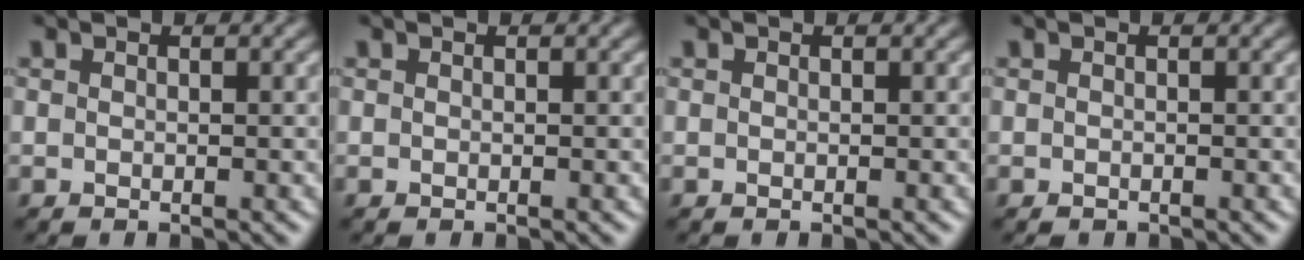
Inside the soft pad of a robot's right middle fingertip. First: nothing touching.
{"total": 0.0}
{"total": 0.0}
{"total": 0.0}